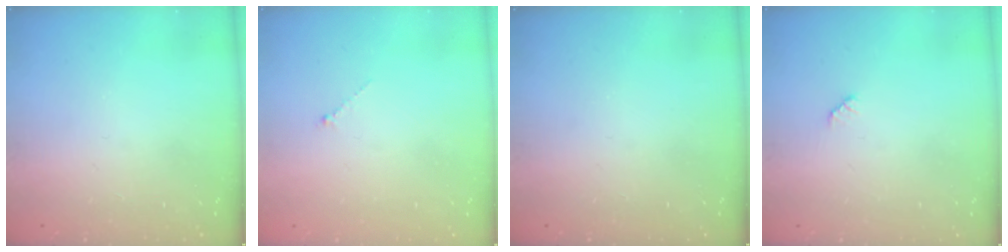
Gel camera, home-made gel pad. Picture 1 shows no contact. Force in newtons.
{"total": 0.0}
{"total": 0.0}
{"total": 2.5, "press": 2.5, "slide": 0.4}